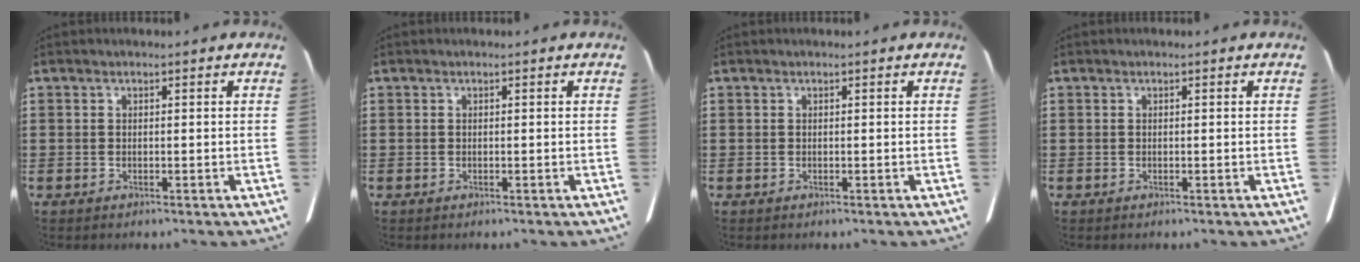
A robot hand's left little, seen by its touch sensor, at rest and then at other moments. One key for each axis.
{"total": 0.0}
{"total": 0.0}
{"total": 0.0}